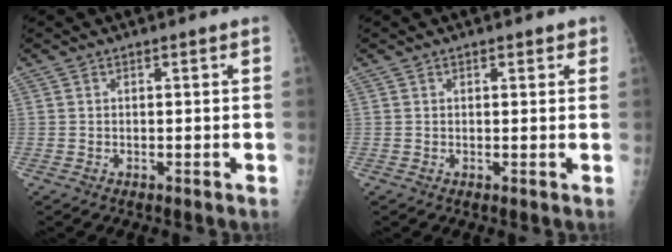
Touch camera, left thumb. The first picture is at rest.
{"total": 1.6, "force": [1.0, 0.9, 0.9], "torque": [0.002, -0.002, 0.009]}